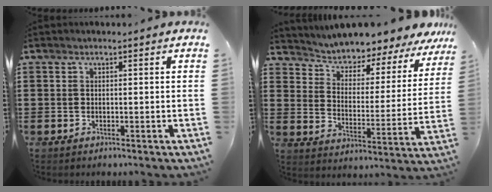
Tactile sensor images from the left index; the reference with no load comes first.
{"total": 4.4, "force": [4.3, 0.7, 0.0], "torque": [-0.029, -0.043, 0.067]}